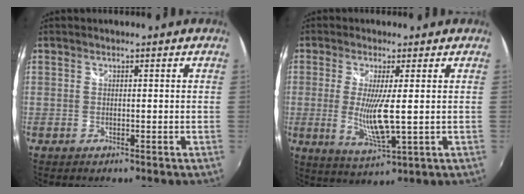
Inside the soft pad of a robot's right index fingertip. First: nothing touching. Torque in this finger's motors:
{"motor_torque": [0.64, 0.08, 0.27, 0.10]}